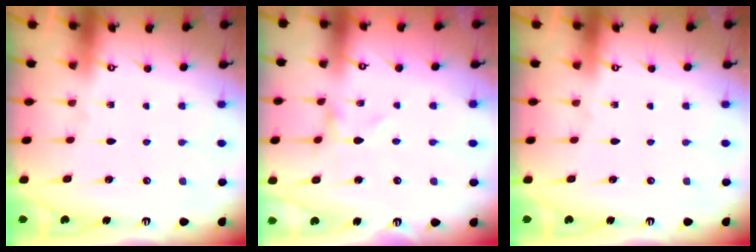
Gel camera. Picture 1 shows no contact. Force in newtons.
{"total": 0.0}
{"total": 0.0}